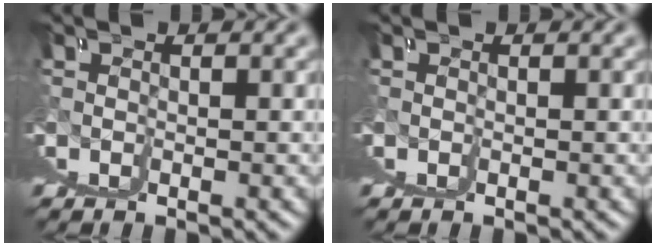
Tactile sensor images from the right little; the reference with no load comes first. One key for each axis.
{"total": 0.0}